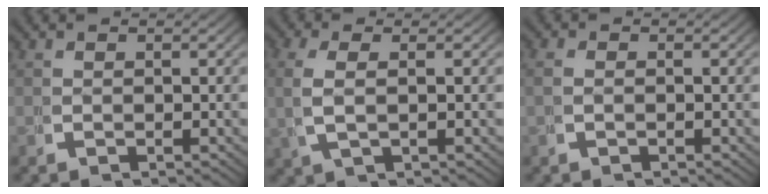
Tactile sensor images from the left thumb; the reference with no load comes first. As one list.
[{"total": 3.4, "force": [0.5, 1.2, 3.1], "torque": [-0.085, -0.004, 0.017]}, {"total": 0.7, "force": [-0.1, 0.2, 0.7], "torque": [-0.012, 0.005, -0.005]}]